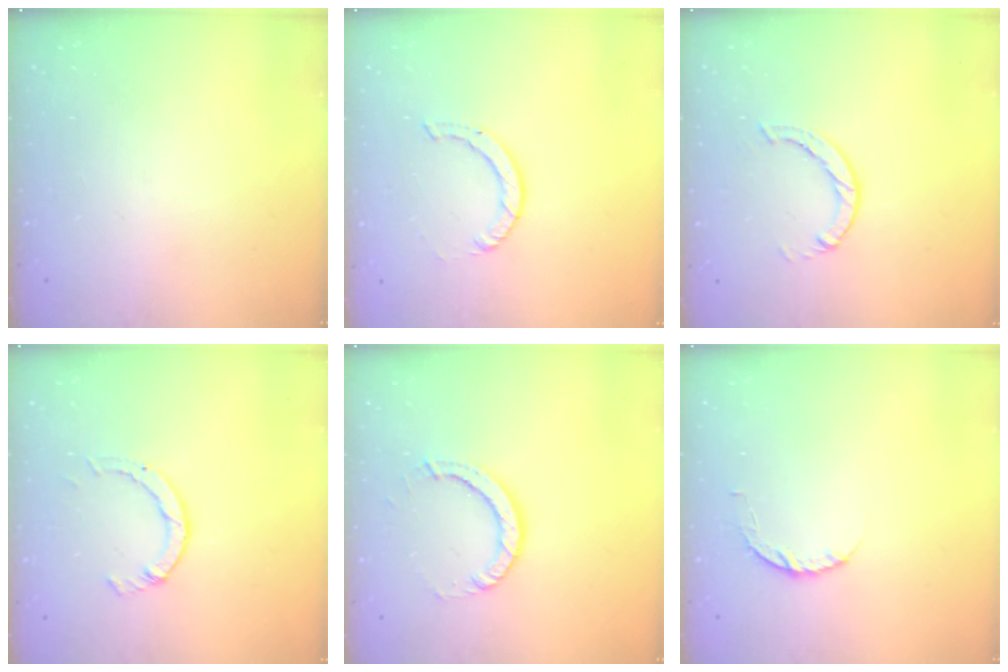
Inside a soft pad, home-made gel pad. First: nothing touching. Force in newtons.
{"total": 0.9, "press": 0.9, "slide": 0.1}
{"total": 1.0, "press": 0.9, "slide": 0.3}
{"total": 2.3, "press": 2.3, "slide": 0.3}
{"total": 5.6, "press": 5.6, "slide": 0.4}
{"total": 3.9, "press": 3.9, "slide": 0.6}